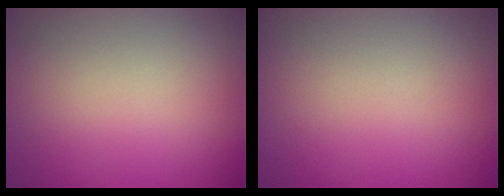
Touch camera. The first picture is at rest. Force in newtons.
{"total": 0.0}